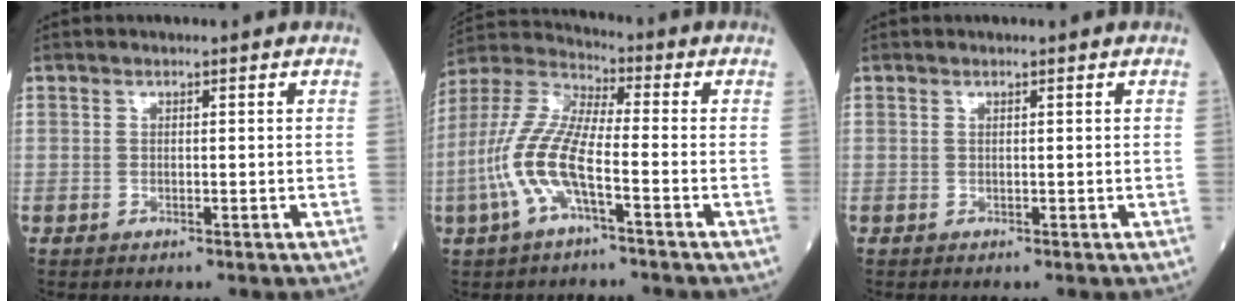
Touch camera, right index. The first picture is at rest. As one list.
[{"total": 11.2, "force": [-3.8, 2.5, 10.3], "torque": [-0.243, 0.006, -0.079]}, {"total": 0.0}]